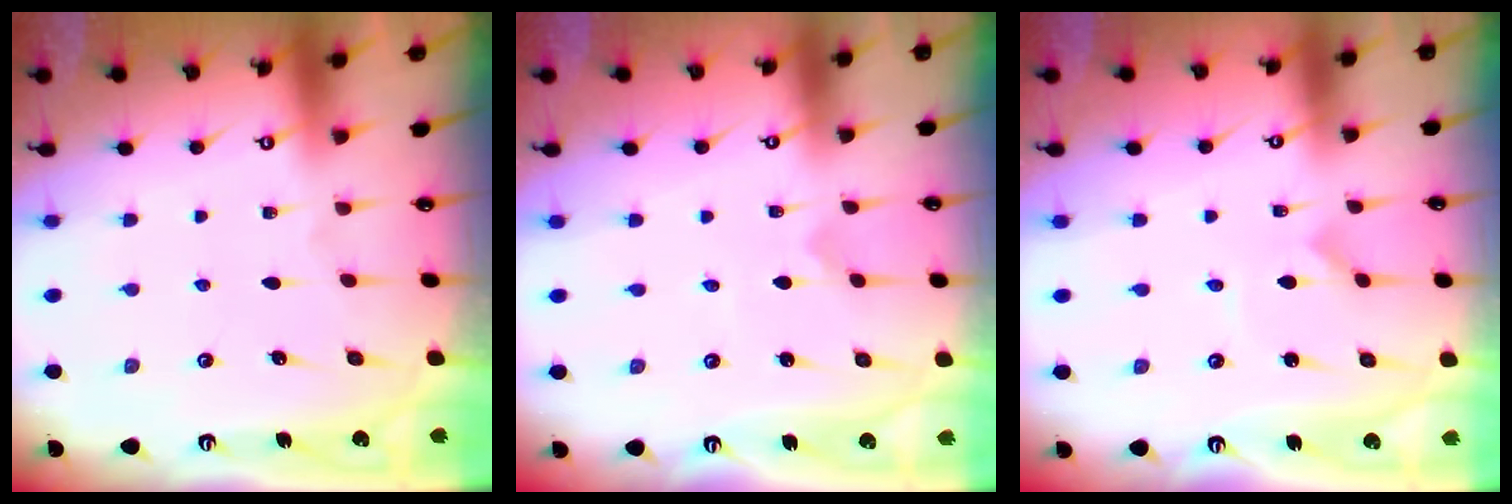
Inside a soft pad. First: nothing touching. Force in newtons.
{"total": 0.0}
{"total": 0.0}